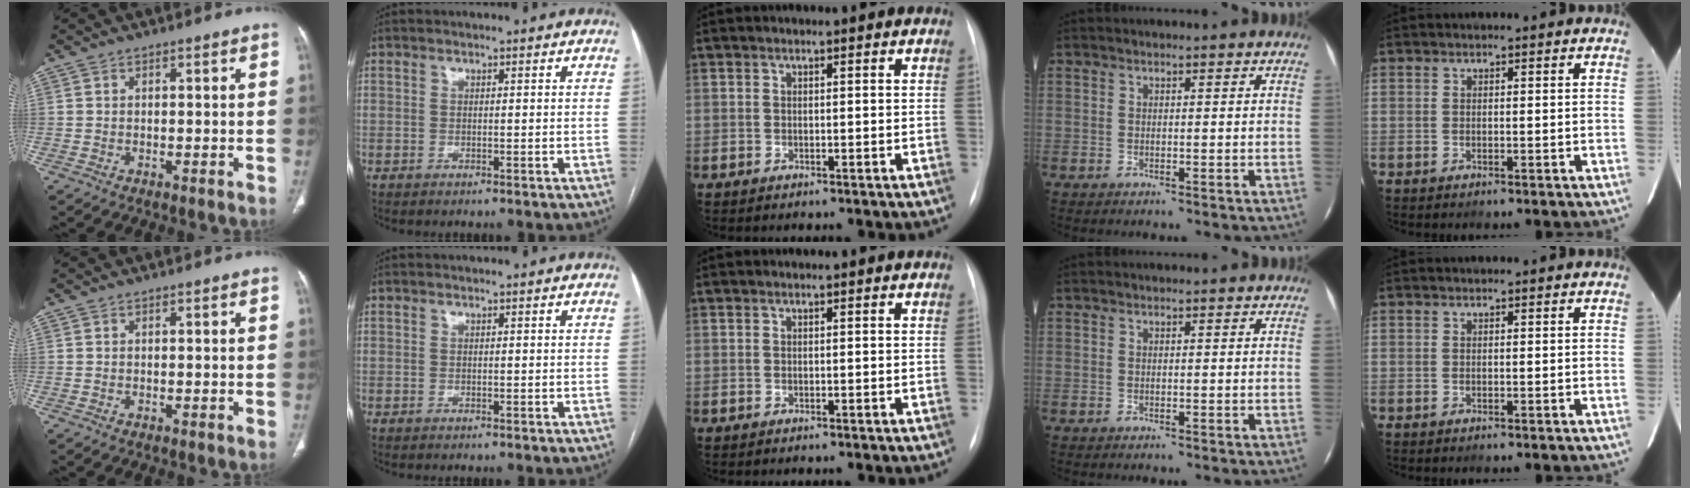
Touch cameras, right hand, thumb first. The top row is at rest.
{}